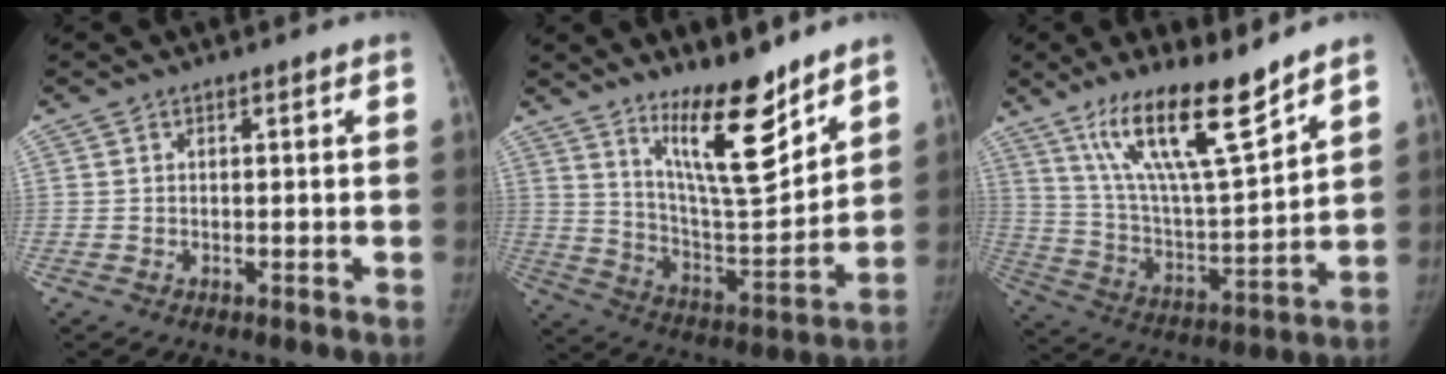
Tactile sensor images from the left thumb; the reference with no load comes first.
{"total": 16.5, "force": [11.7, 4.2, 10.9], "torque": [-0.144, -0.097, 0.206]}
{"total": 17.7, "force": [12.4, 3.2, 12.2], "torque": [-0.196, -0.072, 0.231]}